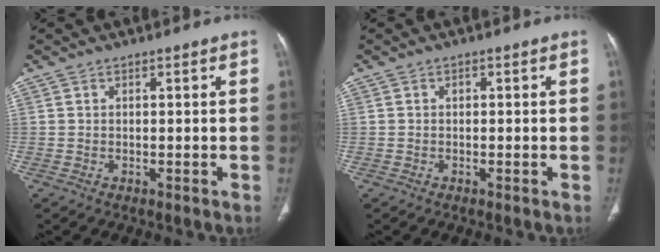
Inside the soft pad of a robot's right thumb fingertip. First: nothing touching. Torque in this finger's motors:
{"motor_torque": [0.06, 0.29, 0.00, 0.57, 0.02]}